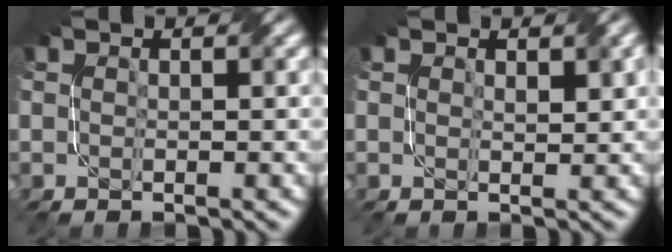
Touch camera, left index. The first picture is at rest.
{"total": 1.3, "force": [0.8, 0.5, 0.9], "torque": [-0.013, -0.002, 0.017]}